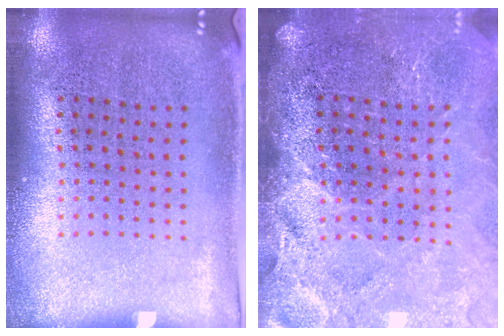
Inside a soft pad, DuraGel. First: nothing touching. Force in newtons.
{"total": 3.7, "press": 3.2, "slide": 1.9}